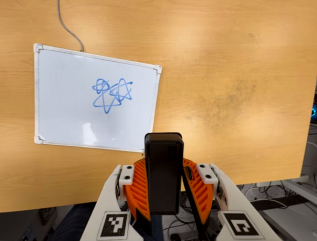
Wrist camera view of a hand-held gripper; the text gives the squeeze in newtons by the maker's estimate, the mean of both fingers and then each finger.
{"total": 5.6, "left": 4.9, "right": 6.3}